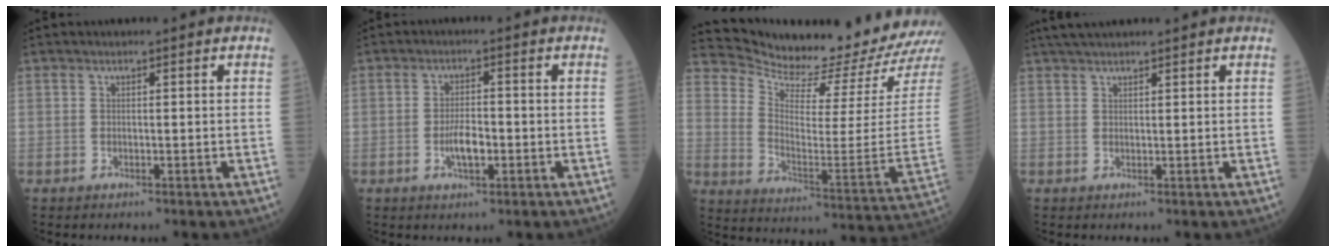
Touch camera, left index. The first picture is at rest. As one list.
[{"total": 3.7, "force": [-1.3, 1.4, 3.2], "torque": [-0.063, -0.001, -0.024]}, {"total": 19.3, "force": [18.7, -0.7, 4.7], "torque": [-0.105, -0.114, 0.264]}, {"total": 4.9, "force": [4.2, 0.6, 2.5], "torque": [-0.038, 0.034, 0.073]}]